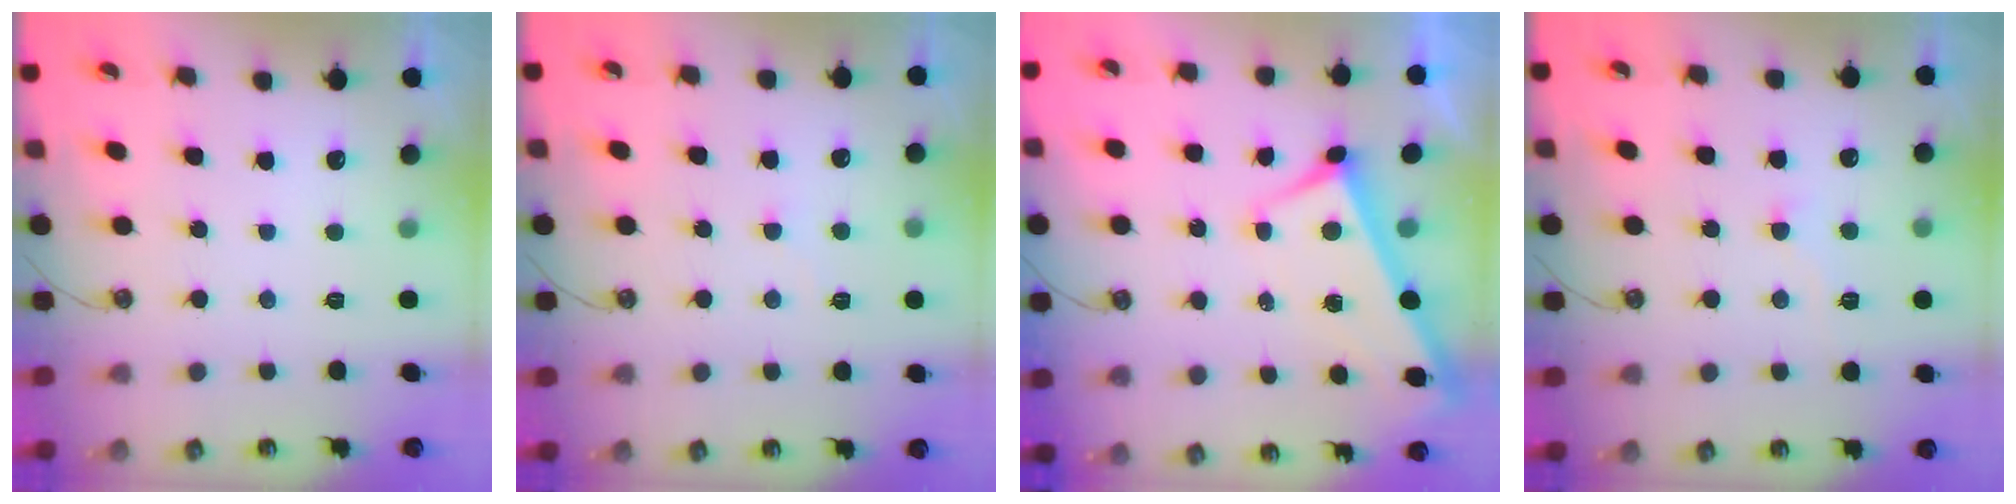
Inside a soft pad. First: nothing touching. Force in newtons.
{"total": 4.8, "press": 4.8, "slide": 0.5}
{"total": 1.9, "press": 1.9, "slide": 0.5}
{"total": 2.4, "press": 2.3, "slide": 0.5}